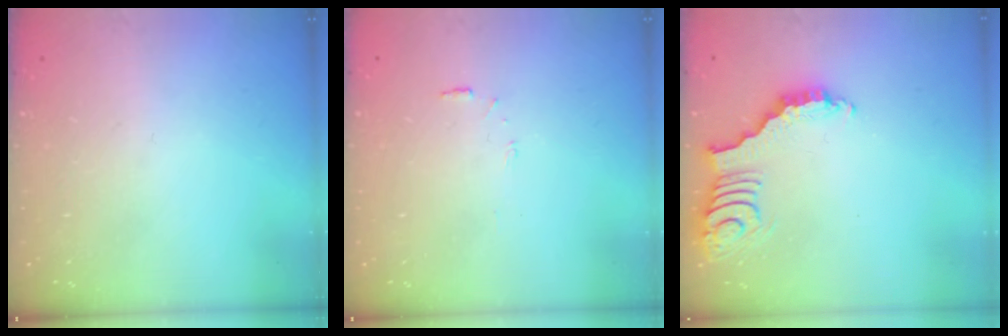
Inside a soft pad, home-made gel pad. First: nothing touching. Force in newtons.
{"total": 5.5, "press": 5.5, "slide": 0.4}
{"total": 3.8, "press": 3.8, "slide": 0.5}